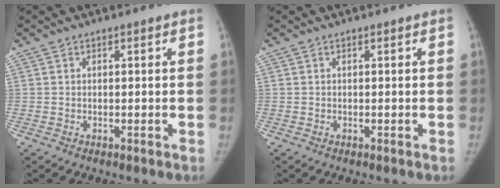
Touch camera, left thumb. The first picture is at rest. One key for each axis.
{"total": 0.0}